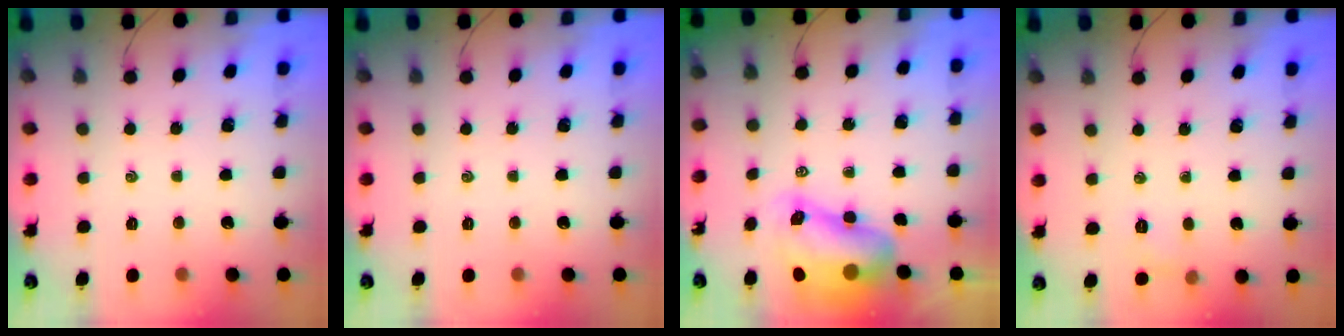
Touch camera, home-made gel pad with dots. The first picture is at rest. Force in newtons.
{"total": 0.0}
{"total": 11.3, "press": 10.8, "slide": 3.4}
{"total": 4.0, "press": 3.8, "slide": 1.3}